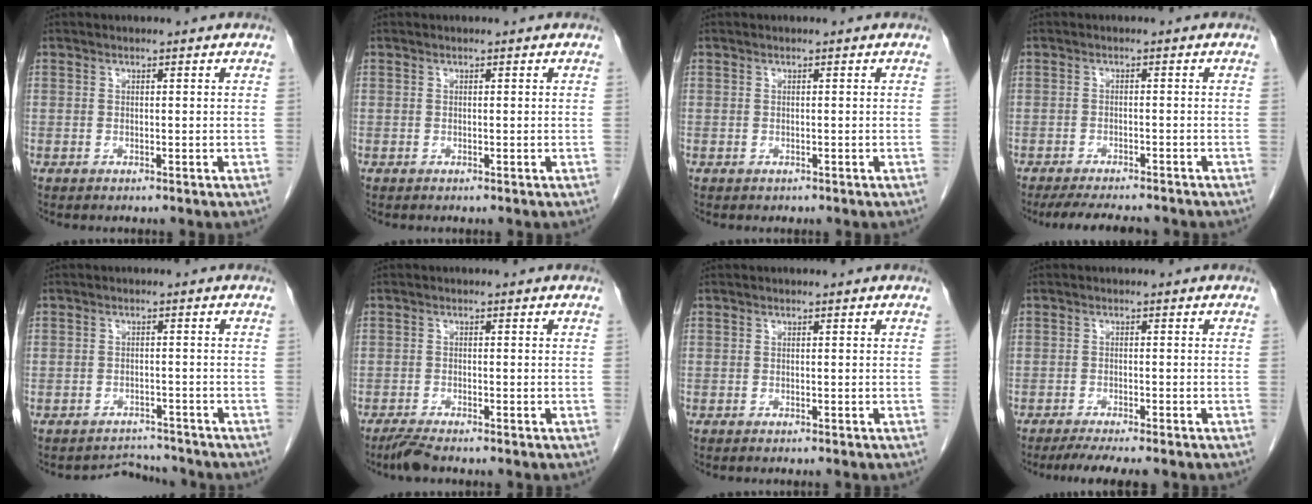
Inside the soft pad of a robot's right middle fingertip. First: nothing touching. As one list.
[{"total": 0.0}, {"total": 0.0}, {"total": 8.6, "force": [-7.6, 1.6, 3.6], "torque": [-0.051, -0.011, -0.109]}, {"total": 3.2, "force": [-2.8, 0.5, -1.4], "torque": [0.022, 0.009, -0.041]}, {"total": 2.6, "force": [-2.2, 0.1, 1.2], "torque": [-0.032, -0.009, -0.044]}, {"total": 1.1, "force": [-1.0, 0.1, 0.5], "torque": [-0.006, 0.000, -0.013]}, {"total": 5.8, "force": [-4.8, 0.3, 3.2], "torque": [-0.040, -0.011, -0.074]}]